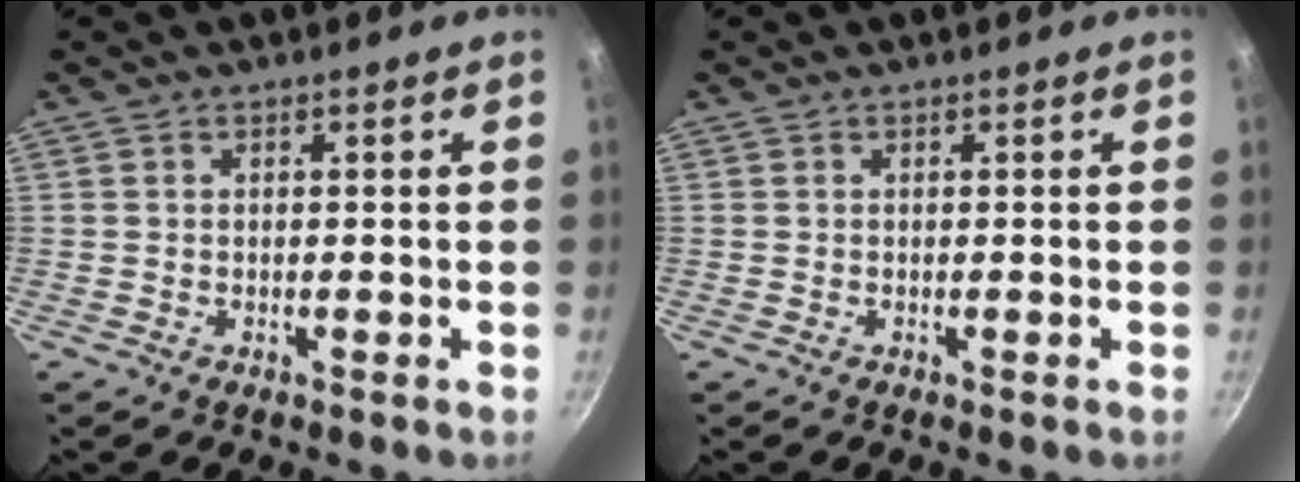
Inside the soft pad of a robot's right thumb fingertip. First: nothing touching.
{"total": 0.0}